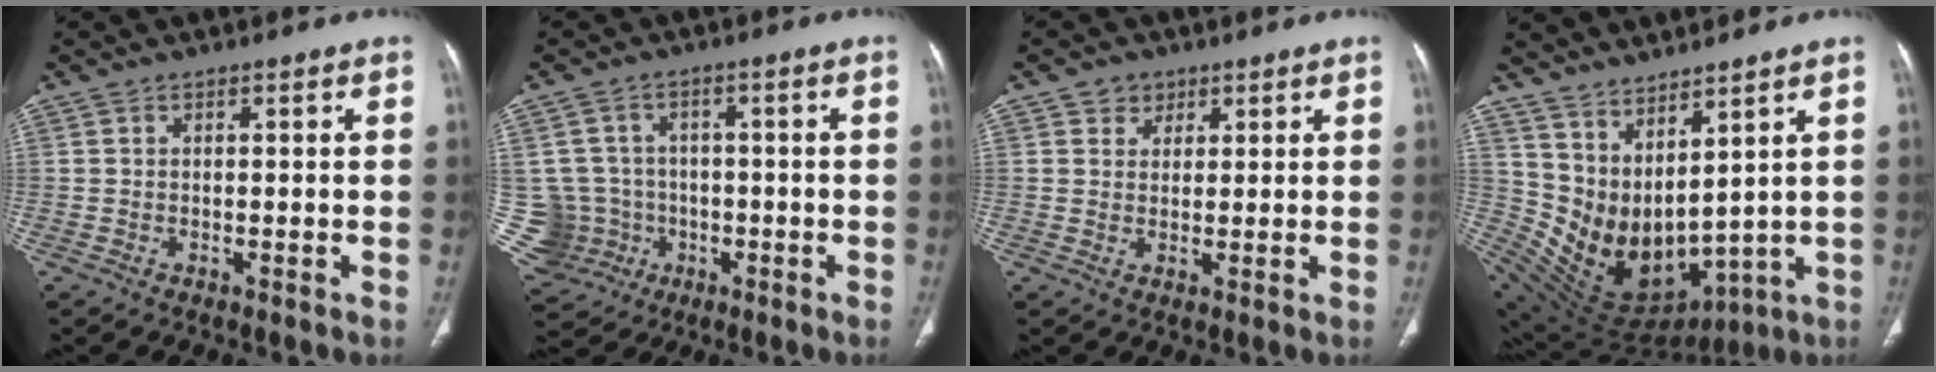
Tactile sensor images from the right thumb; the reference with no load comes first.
{"total": 9.8, "force": [-1.4, 9.5, 1.4], "torque": [-0.019, 0.029, -0.008]}
{"total": 3.3, "force": [1.8, 2.7, 0.6], "torque": [0.009, -0.008, 0.024]}
{"total": 13.3, "force": [6.9, 6.4, 9.3], "torque": [-0.127, -0.052, 0.167]}